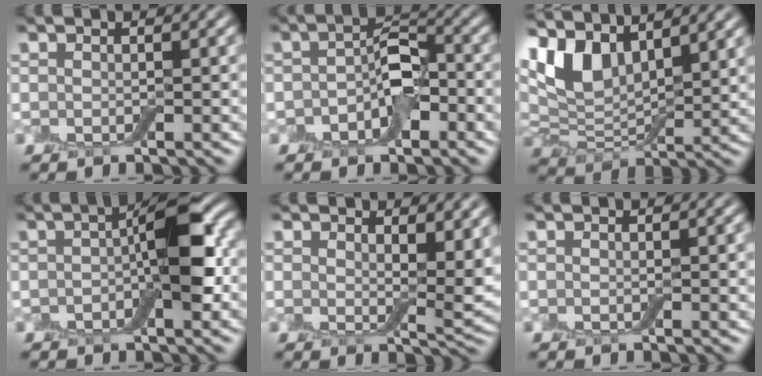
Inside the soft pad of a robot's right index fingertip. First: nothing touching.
{"total": 3.9, "force": [-1.4, 2.3, 2.9], "torque": [-0.046, 0.008, -0.028]}
{"total": 7.8, "force": [5.0, 3.6, 4.7], "torque": [-0.113, 0.008, 0.095]}
{"total": 6.8, "force": [-0.4, 2.5, 6.3], "torque": [-0.095, 0.016, -0.014]}
{"total": 4.8, "force": [2.3, 2.3, 3.5], "torque": [-0.051, -0.014, 0.042]}
{"total": 0.0}